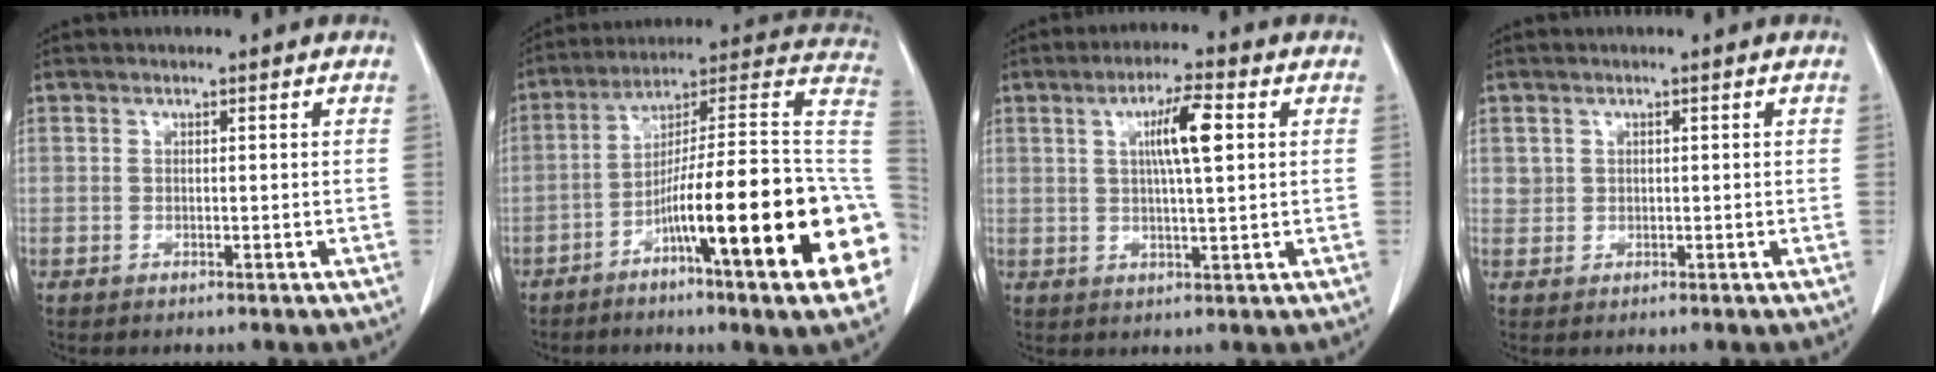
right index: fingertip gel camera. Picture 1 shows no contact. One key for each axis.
{"total": 25.9, "fx": -7.7, "fy": 0.9, "fz": 24.7, "tx": -0.267, "ty": 0.003, "tz": -0.130}
{"total": 6.8, "fx": 1.8, "fy": 0.5, "fz": 6.5, "tx": -0.115, "ty": 0.005, "tz": 0.030}
{"total": 1.2, "fx": 0.4, "fy": 1.1, "fz": 0.1, "tx": 0.011, "ty": 0.002, "tz": 0.004}